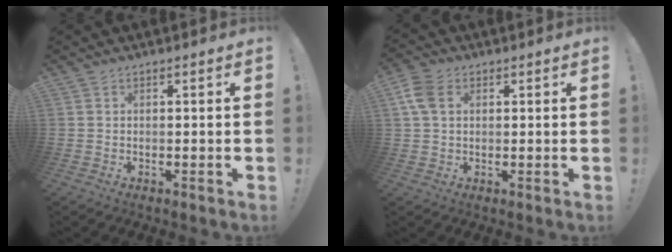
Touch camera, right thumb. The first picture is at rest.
{"total": 6.9, "force": [2.5, 4.3, 4.8], "torque": [-0.110, -0.001, 0.047]}